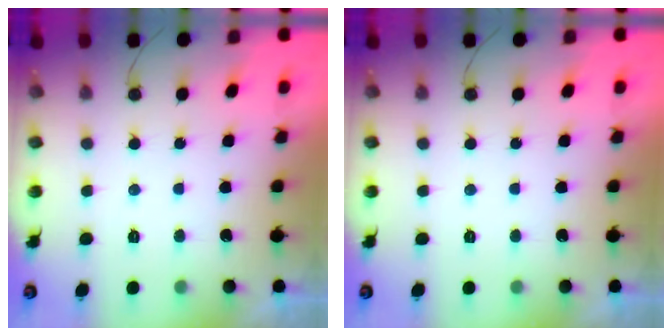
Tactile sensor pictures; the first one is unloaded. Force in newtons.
{"total": 0.0}